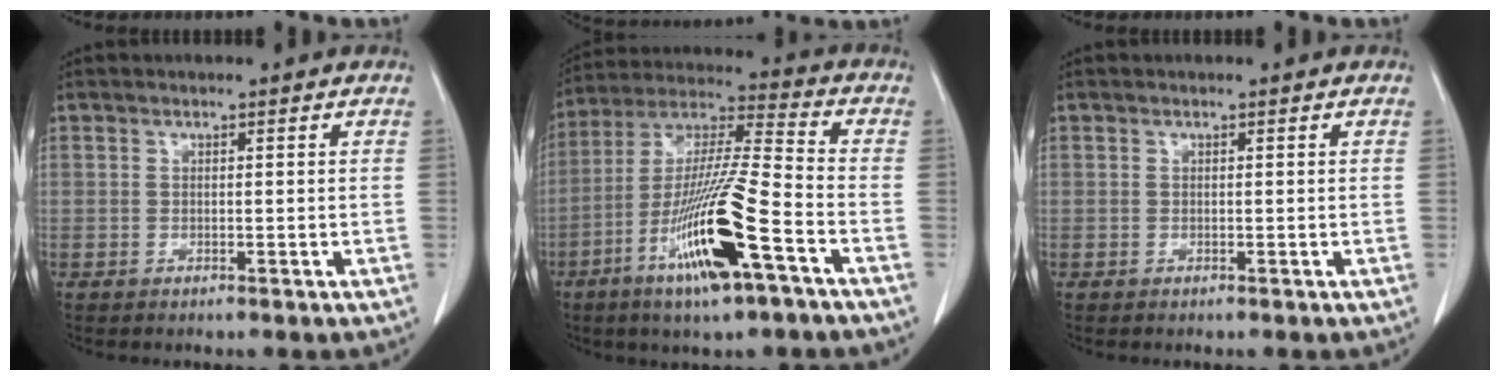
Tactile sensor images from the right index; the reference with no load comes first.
{"total": 17.6, "force": [-7.8, 1.2, 15.8], "torque": [-0.320, -0.021, -0.143]}
{"total": 0.0}